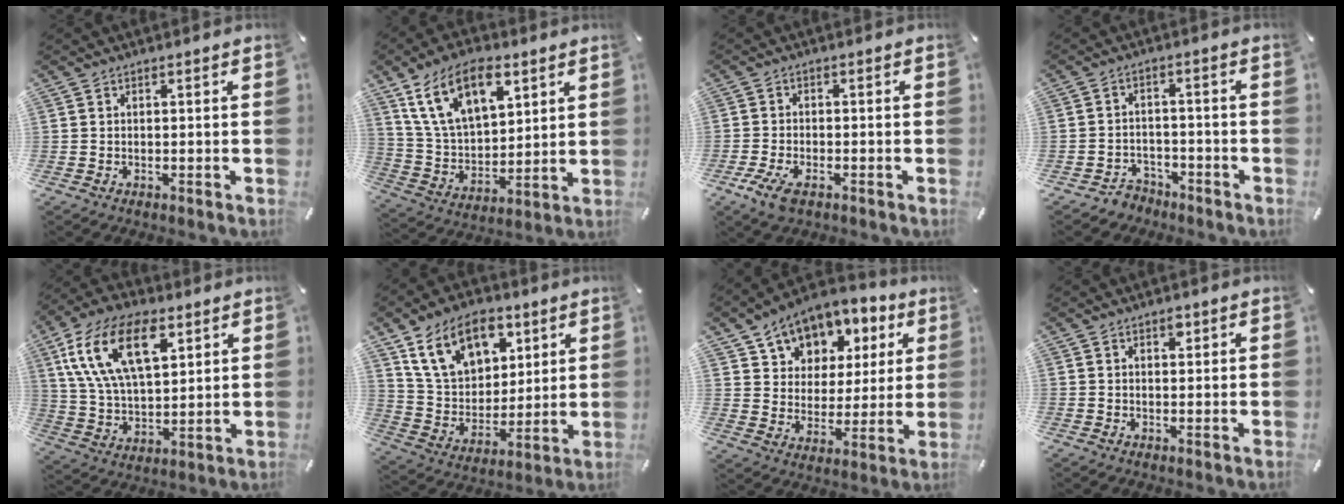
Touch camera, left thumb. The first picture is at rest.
{"total": 16.6, "force": [9.1, 9.6, 10.0], "torque": [-0.215, -0.026, 0.165]}
{"total": 4.8, "force": [-2.8, 2.2, 3.2], "torque": [-0.082, -0.001, -0.055]}
{"total": 4.3, "force": [-2.9, 3.0, 1.0], "torque": [-0.022, 0.013, -0.057]}
{"total": 18.0, "force": [8.2, 9.7, 12.8], "torque": [-0.277, -0.011, 0.140]}
{"total": 16.2, "force": [8.9, 11.0, 8.0], "torque": [-0.150, -0.028, 0.171]}
{"total": 11.5, "force": [7.2, 8.4, 3.1], "torque": [-0.058, -0.048, 0.134]}
{"total": 1.7, "force": [0.9, 1.0, 1.0], "torque": [-0.005, -0.005, 0.012]}